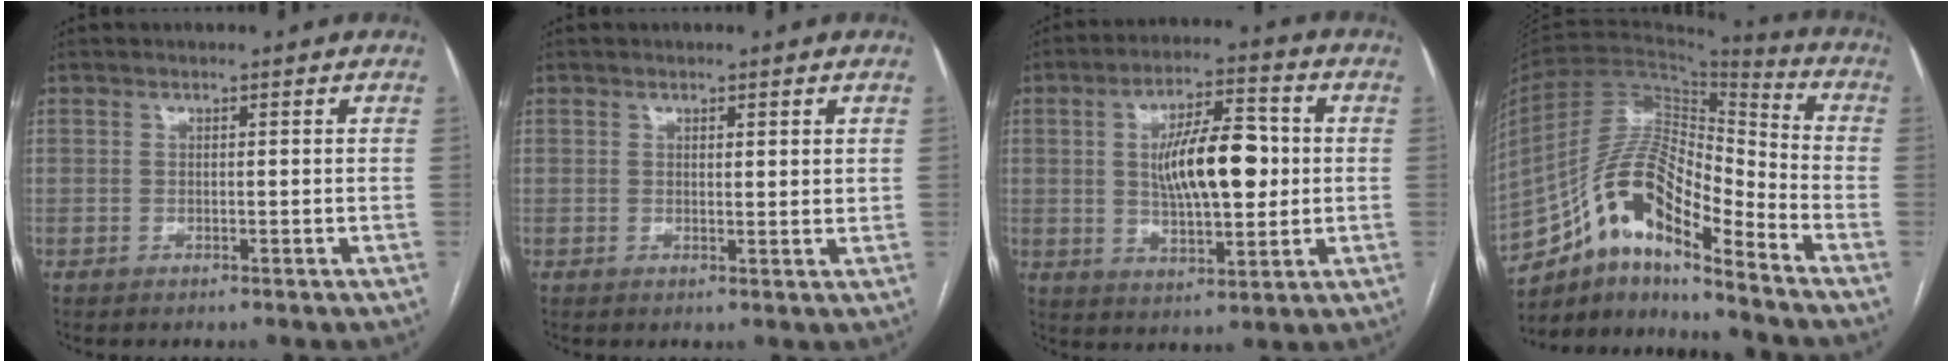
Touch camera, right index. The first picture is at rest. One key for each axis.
{"total": 1.7, "fx": 0.9, "fy": 0.4, "fz": 1.4, "tx": -0.022, "ty": -0.005, "tz": 0.013}
{"total": 12.5, "fx": 1.0, "fy": 4.2, "fz": 11.7, "tx": -0.201, "ty": 0.015, "tz": 0.019}
{"total": 16.3, "fx": -10.6, "fy": 3.8, "fz": 11.7, "tx": -0.216, "ty": 0.034, "tz": -0.185}